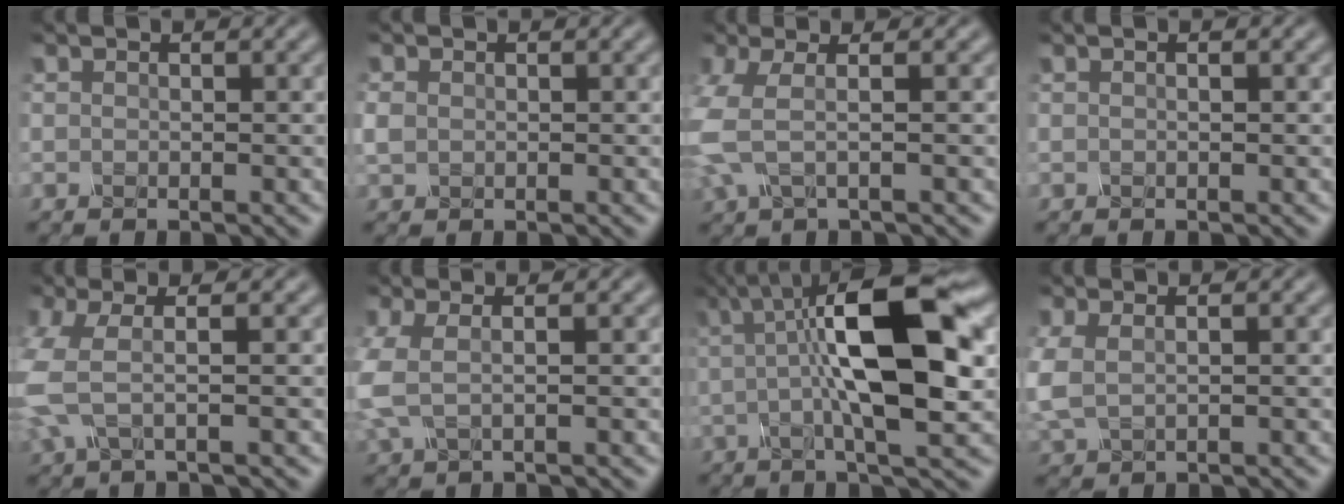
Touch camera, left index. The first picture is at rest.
{"total": 1.2, "force": [0.1, 1.1, 0.6], "torque": [-0.014, 0.001, 0.001]}
{"total": 3.9, "force": [0.0, 1.4, 3.6], "torque": [-0.092, -0.002, -0.006]}
{"total": 0.5, "force": [0.1, 0.1, 0.5], "torque": [-0.010, 0.003, 0.002]}
{"total": 4.3, "force": [0.0, 1.5, 4.0], "torque": [-0.105, -0.004, -0.005]}
{"total": 2.9, "force": [0.1, 1.1, 2.7], "torque": [-0.070, 0.005, -0.002]}
{"total": 12.2, "force": [2.1, 3.2, 11.6], "torque": [-0.181, 0.018, 0.029]}
{"total": 2.6, "force": [0.4, 1.4, 2.1], "torque": [-0.066, 0.000, 0.008]}